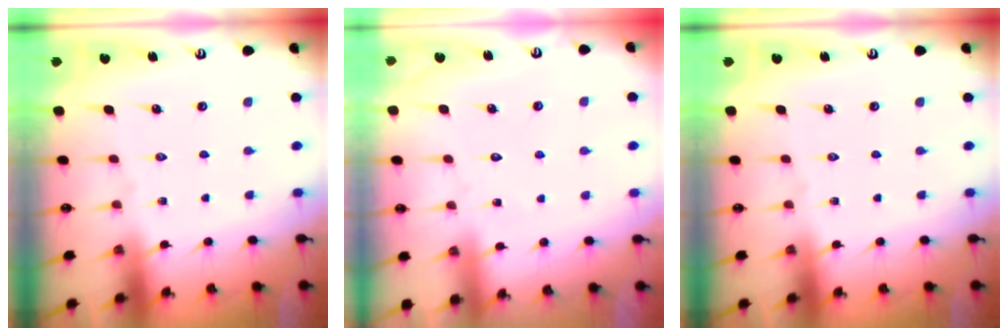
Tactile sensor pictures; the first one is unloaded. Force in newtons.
{"total": 3.5, "press": 3.5, "slide": 0.4}
{"total": 0.0}